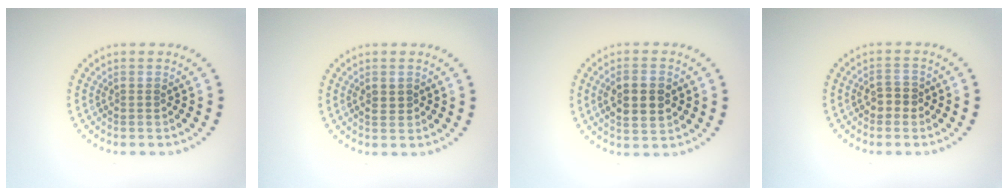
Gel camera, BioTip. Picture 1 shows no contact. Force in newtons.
{"total": 0.9, "press": 0.9, "slide": 0.2}
{"total": 3.9, "press": 3.9, "slide": 0.4}
{"total": 1.8, "press": 1.8, "slide": 0.5}